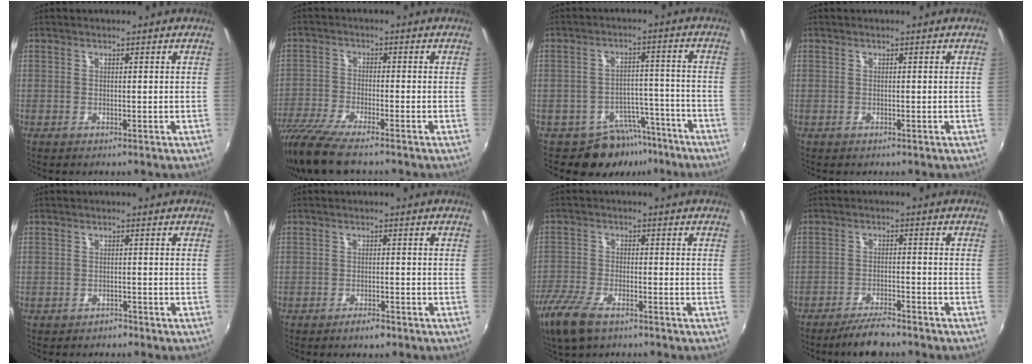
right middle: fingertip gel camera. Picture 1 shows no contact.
{"total": 11.4, "force": [-9.2, 1.7, 6.4], "torque": [-0.152, -0.041, -0.174]}
{"total": 8.8, "force": [-6.7, 5.3, 1.9], "torque": [-0.027, 0.029, -0.080]}
{"total": 0.0}
{"total": 1.5, "force": [-1.3, 0.8, 0.0], "torque": [-0.005, 0.004, -0.018]}
{"total": 2.6, "force": [-2.1, 0.8, 1.4], "torque": [-0.034, -0.001, -0.034]}
{"total": 10.3, "force": [-7.1, 3.9, 6.4], "torque": [-0.161, -0.027, -0.141]}
{"total": 5.7, "force": [-5.0, 1.0, 2.6], "torque": [-0.064, -0.002, -0.087]}